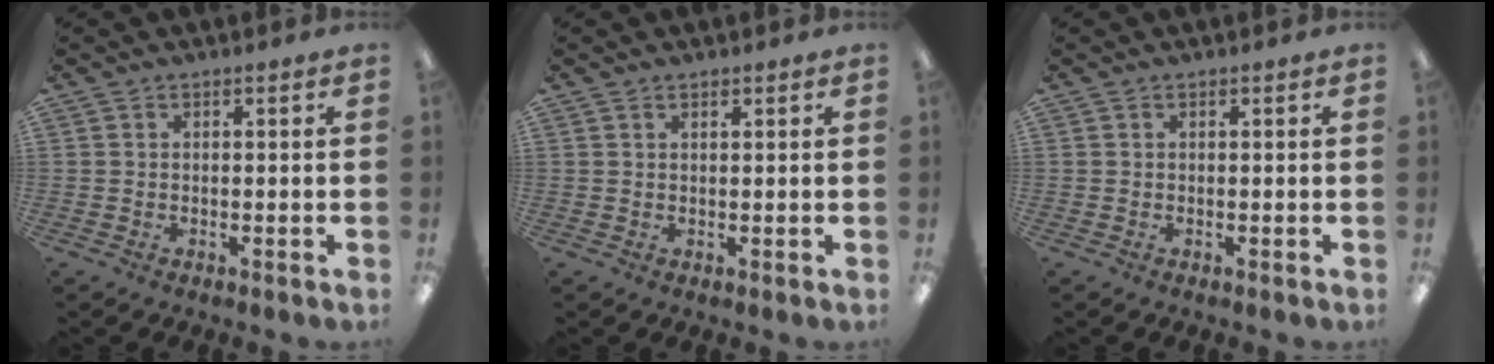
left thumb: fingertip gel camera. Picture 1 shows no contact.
{"total": 0.8, "force": [0.7, 0.3, 0.3], "torque": [-0.005, 0.000, 0.014]}
{"total": 0.0}